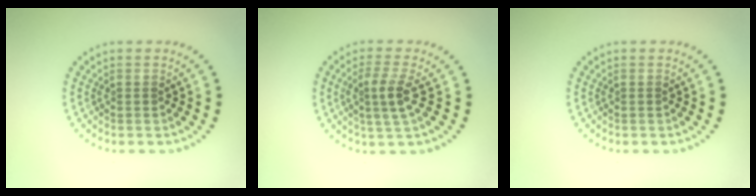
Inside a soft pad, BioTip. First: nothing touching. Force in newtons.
{"total": 2.7, "press": 2.4, "slide": 1.2}
{"total": 0.0}